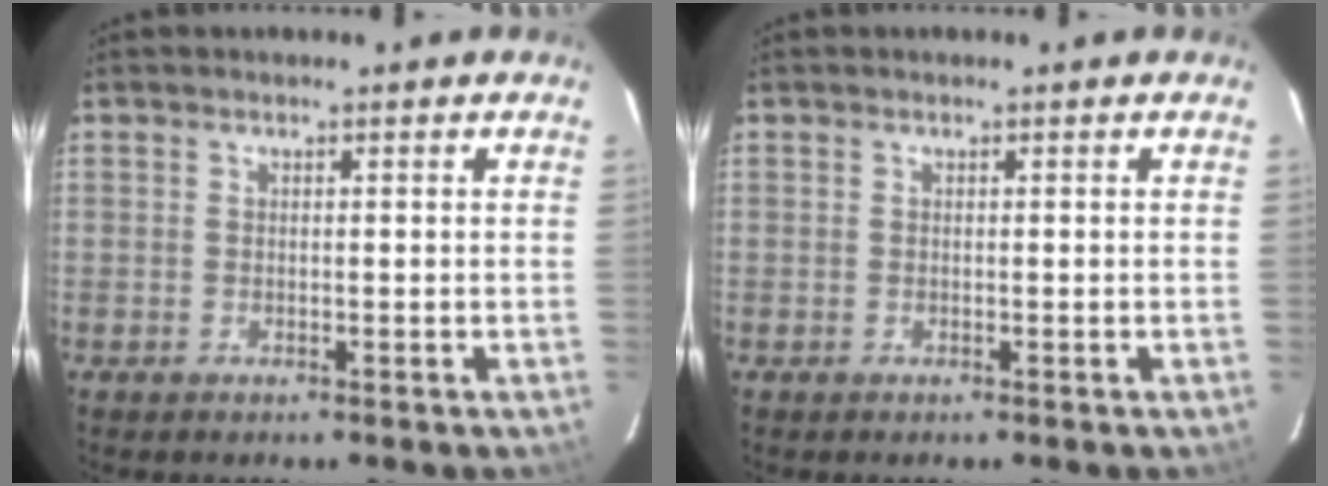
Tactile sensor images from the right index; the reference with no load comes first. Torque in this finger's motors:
{"motor_torque": [0.00, 0.00, 0.00, 0.00]}